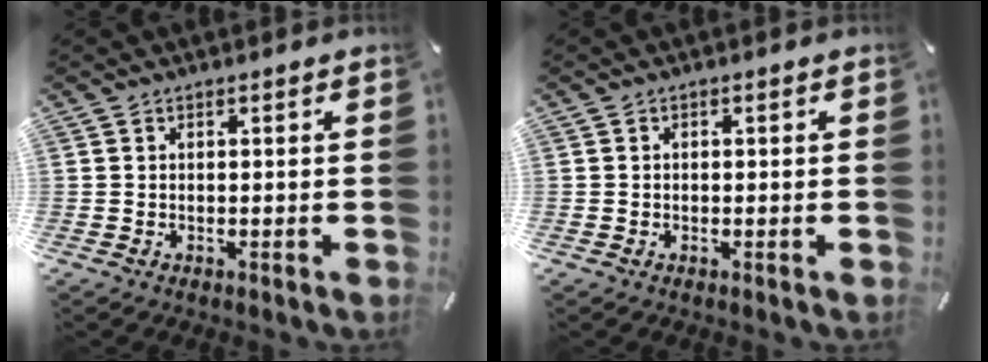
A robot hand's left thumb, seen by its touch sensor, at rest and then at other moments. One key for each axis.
{"total": 0.6, "fx": -0.3, "fy": 0.5, "fz": 0.1, "tx": 0.000, "ty": 0.003, "tz": -0.007}